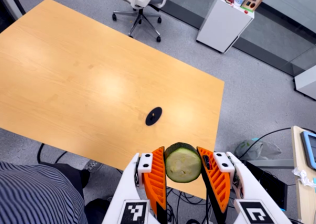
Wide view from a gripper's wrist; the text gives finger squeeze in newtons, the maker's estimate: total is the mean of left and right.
{"total": 11.2, "left": 12.6, "right": 9.8}